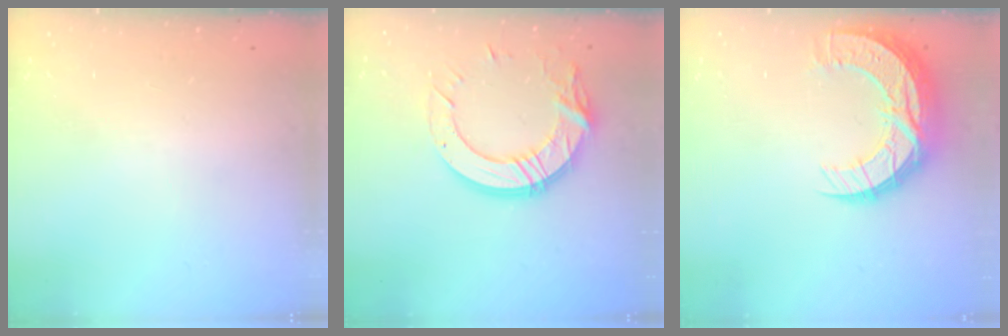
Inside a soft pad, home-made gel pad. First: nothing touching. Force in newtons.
{"total": 16.0, "press": 16.0, "slide": 1.0}
{"total": 15.3, "press": 15.3, "slide": 1.1}